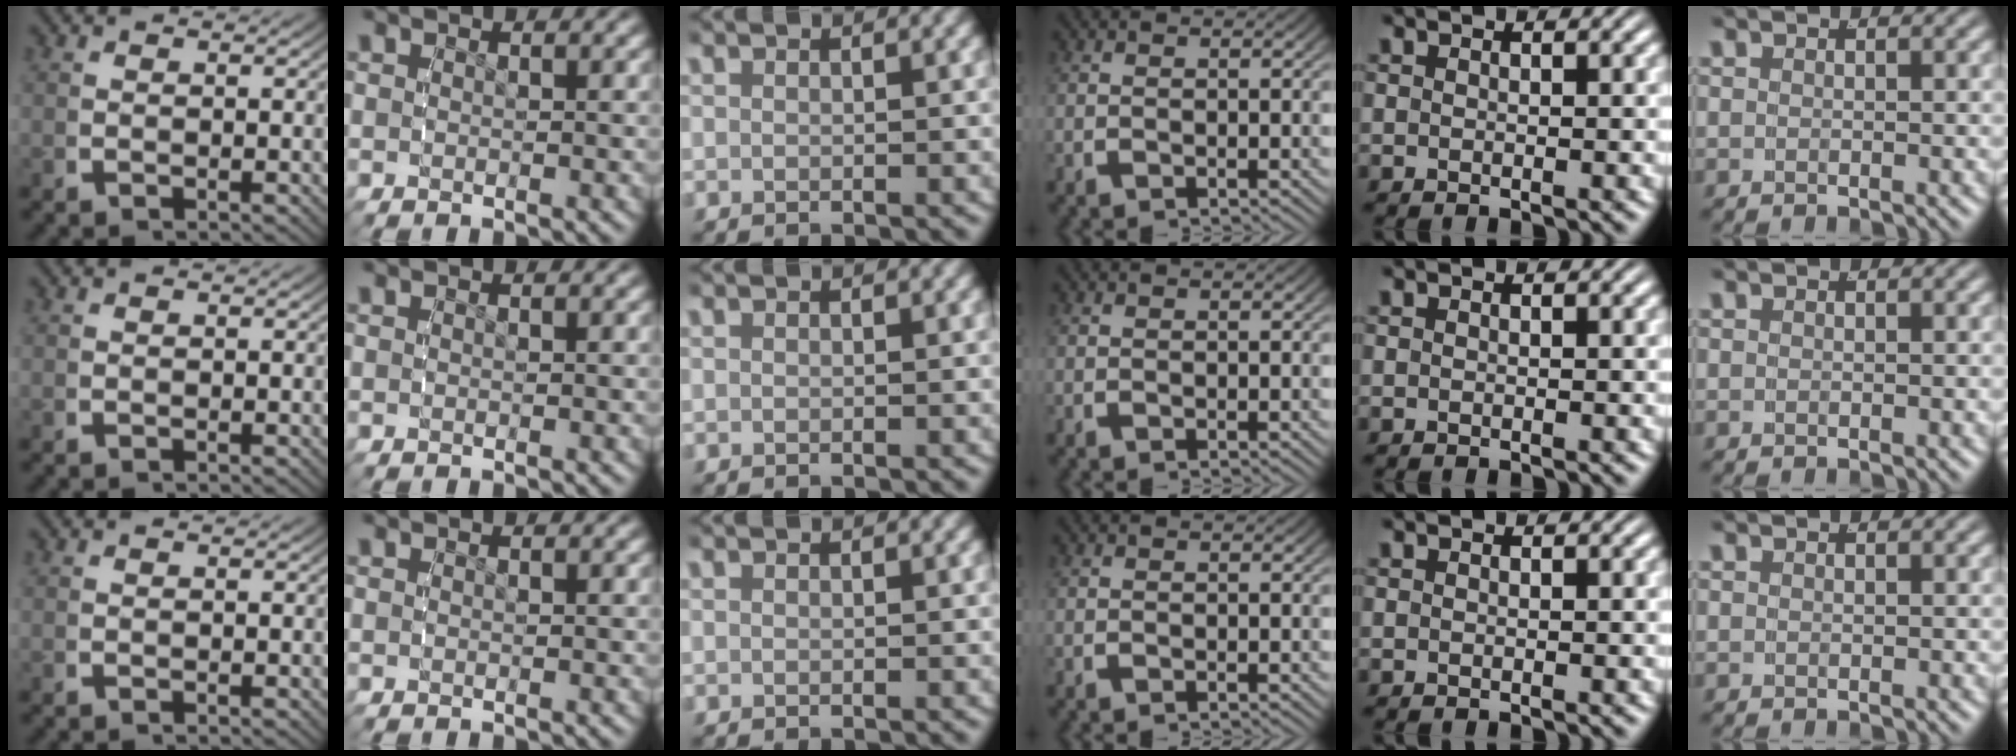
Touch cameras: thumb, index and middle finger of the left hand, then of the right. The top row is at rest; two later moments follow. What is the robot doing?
{"motion": "reach", "object": "photo album"}